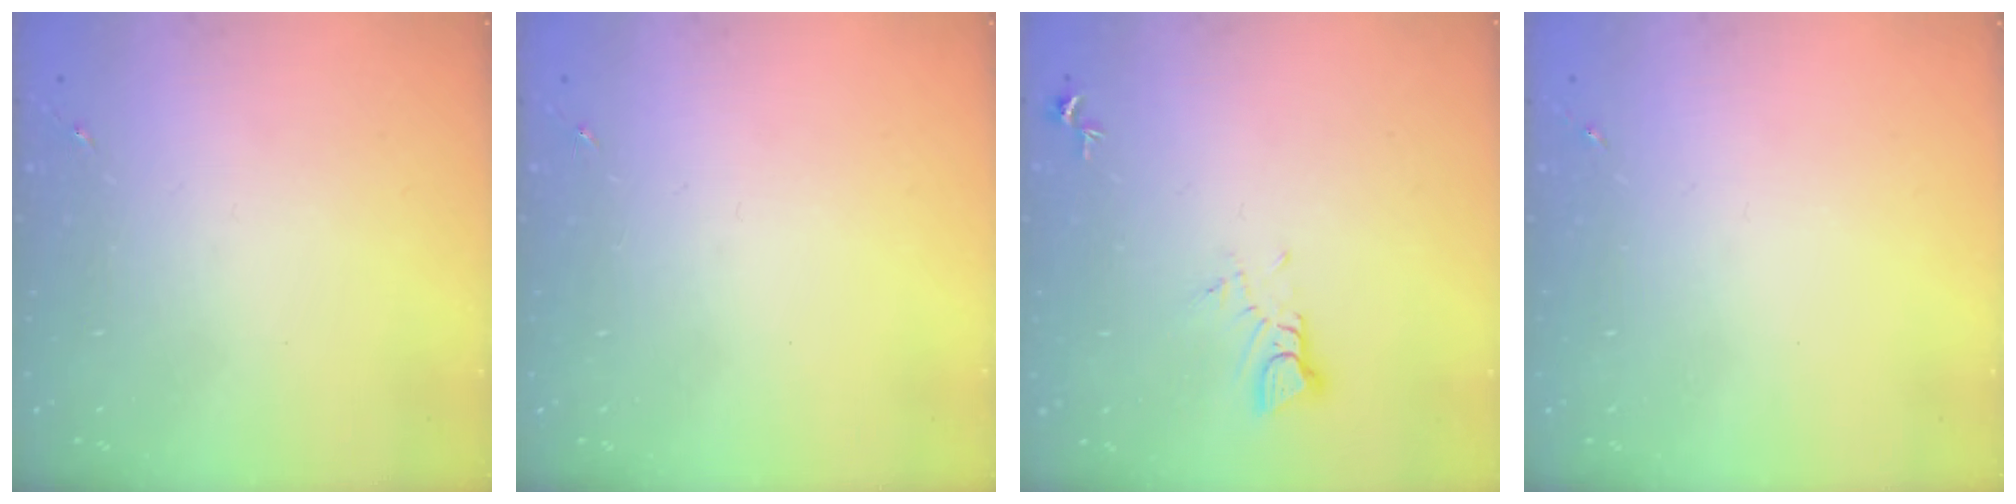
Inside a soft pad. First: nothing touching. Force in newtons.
{"total": 0.0}
{"total": 4.0, "press": 4.0, "slide": 0.3}
{"total": 0.0}